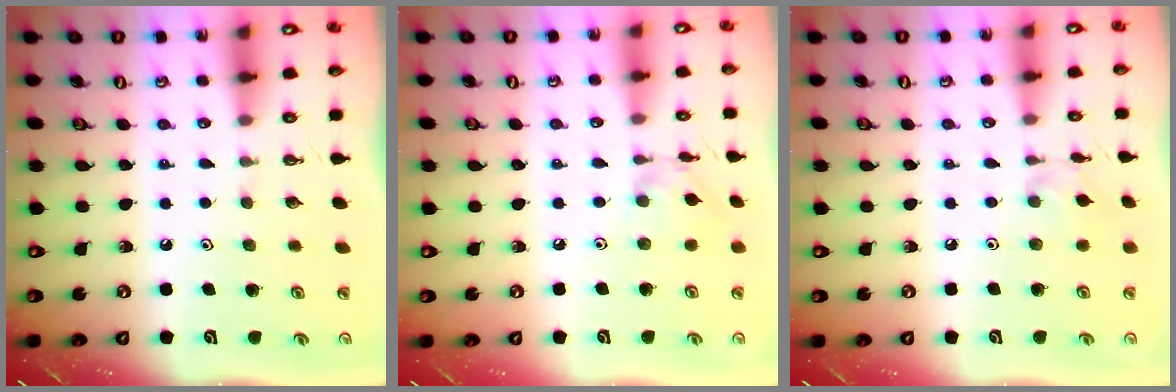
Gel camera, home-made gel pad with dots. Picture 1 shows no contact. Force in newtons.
{"total": 2.7, "press": 2.7, "slide": 0.2}
{"total": 3.2, "press": 3.1, "slide": 0.5}